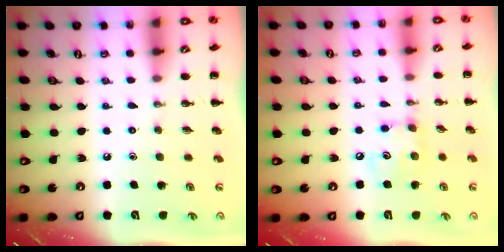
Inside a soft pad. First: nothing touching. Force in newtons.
{"total": 6.4, "press": 6.4, "slide": 0.5}